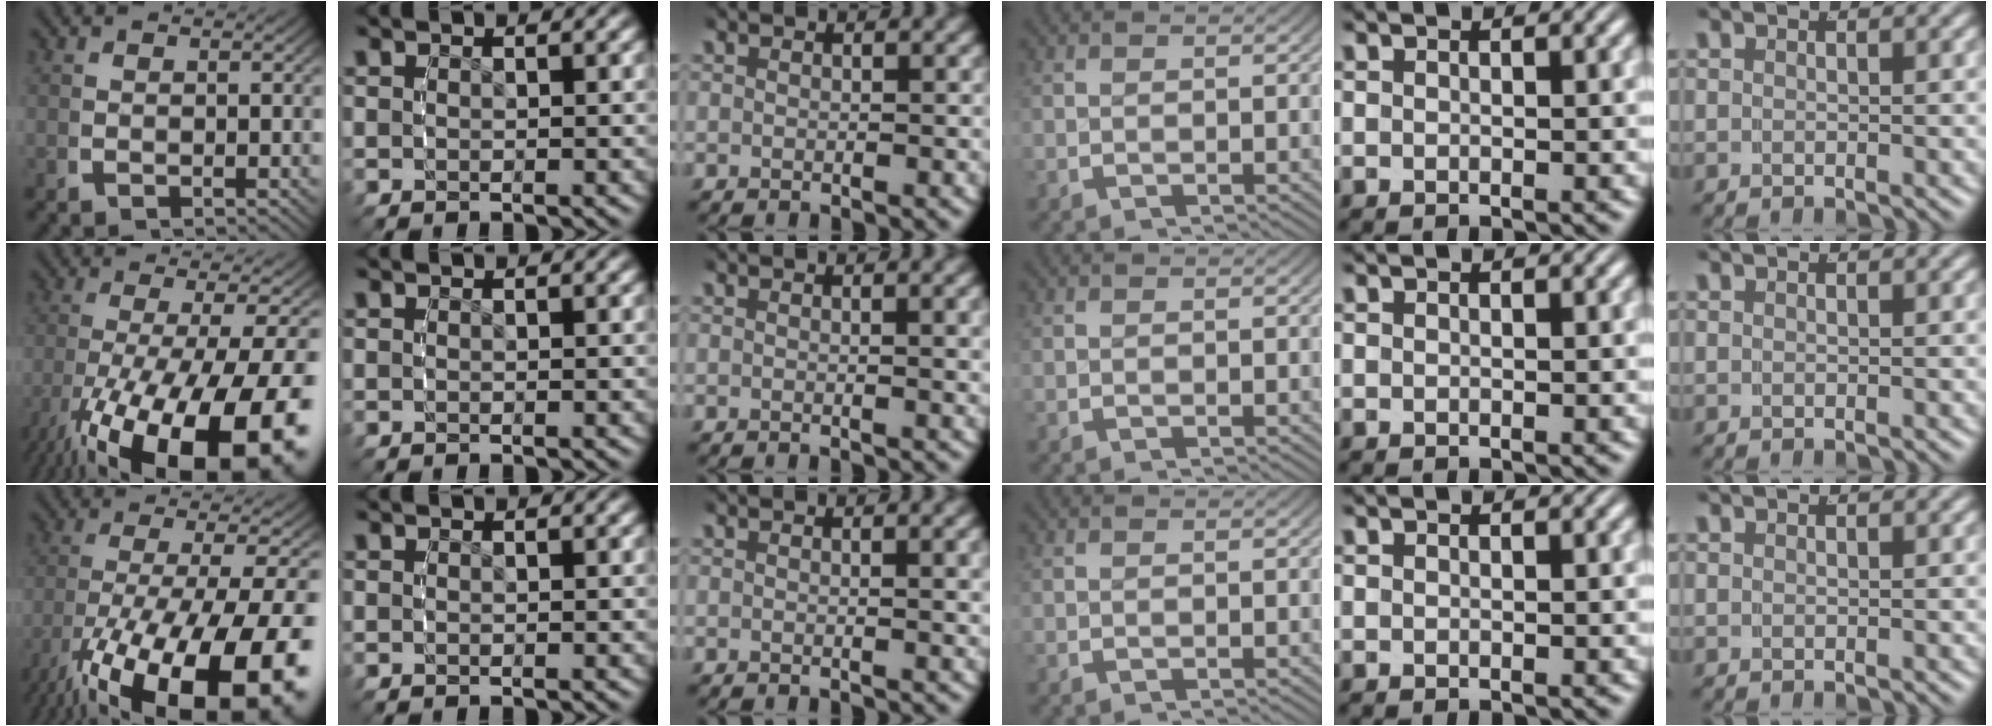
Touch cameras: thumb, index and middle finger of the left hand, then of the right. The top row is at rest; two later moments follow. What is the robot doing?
{"motion": "grasp_and_lifting", "object": "dispenser bottle"}